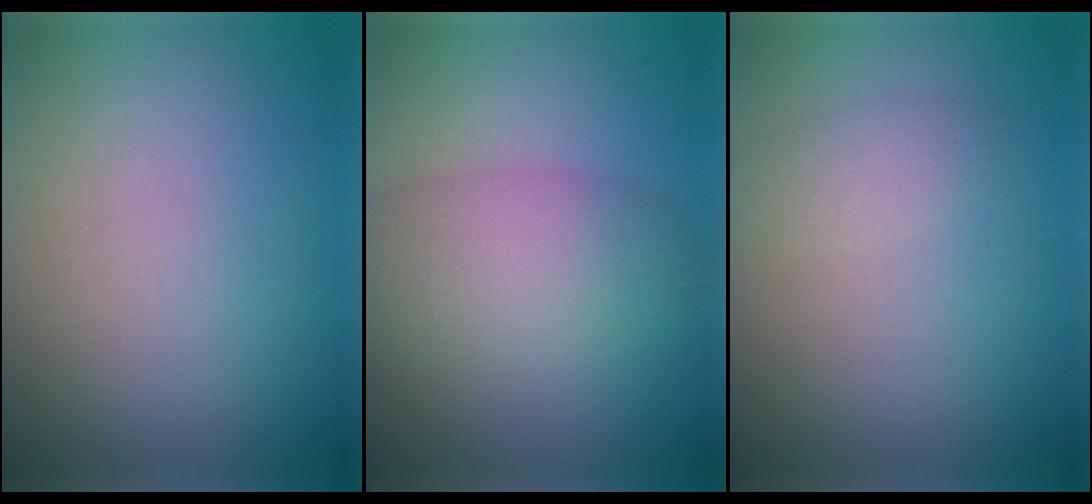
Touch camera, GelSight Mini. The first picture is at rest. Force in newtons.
{"total": 5.4, "press": 5.4, "slide": 0.2}
{"total": 1.5, "press": 1.5, "slide": 0.2}